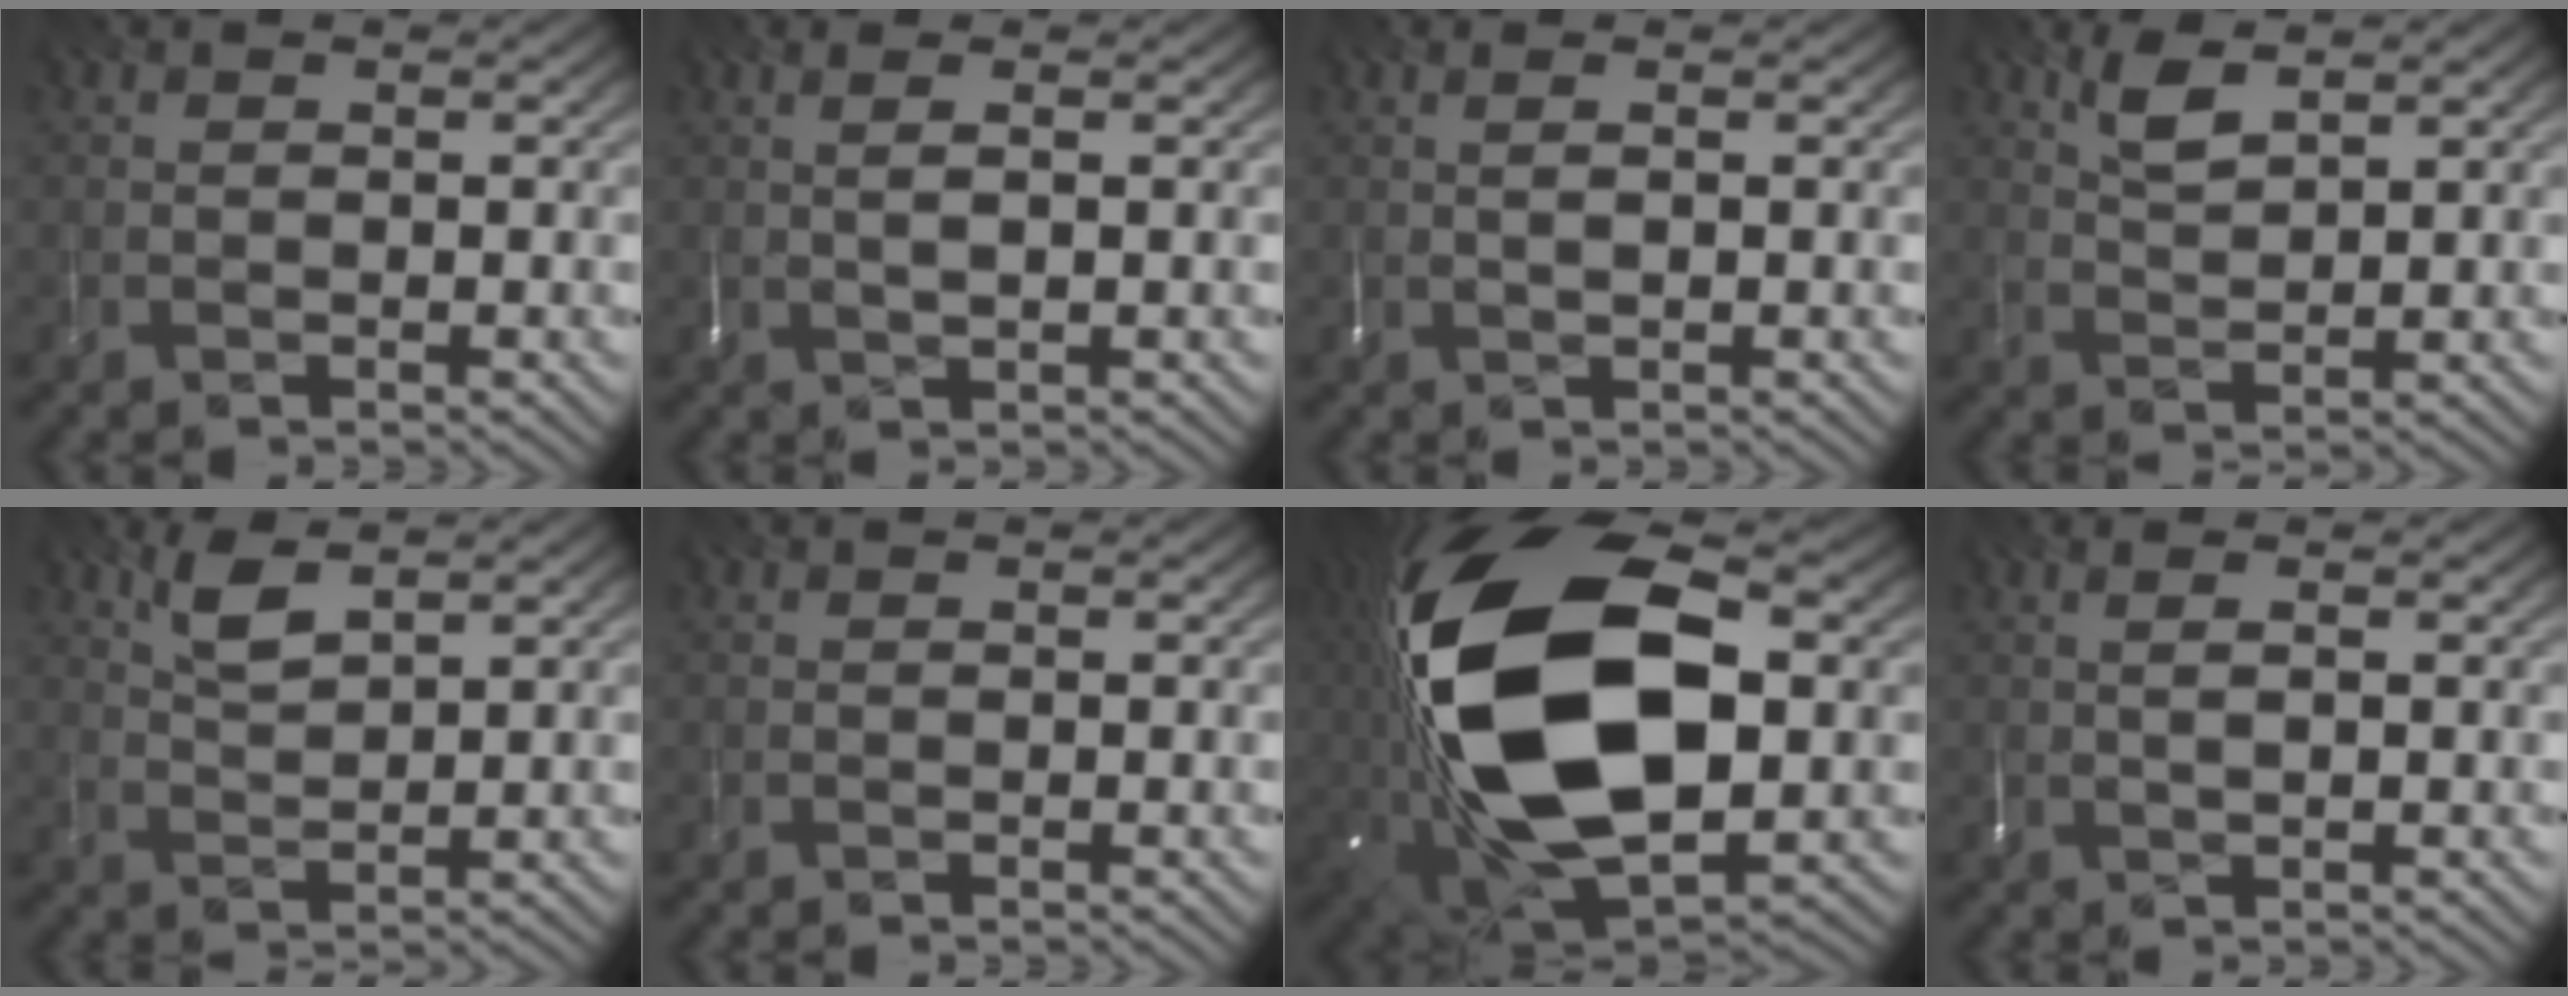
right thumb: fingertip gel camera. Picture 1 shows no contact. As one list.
[{"total": 2.1, "force": [0.6, 0.3, 2.0], "torque": [-0.040, 0.006, 0.013]}, {"total": 1.4, "force": [0.4, 0.1, 1.4], "torque": [-0.030, 0.006, 0.005]}, {"total": 3.5, "force": [2.4, 1.0, 2.4], "torque": [-0.061, -0.001, 0.051]}, {"total": 3.8, "force": [2.6, 1.1, 2.6], "torque": [-0.066, -0.002, 0.055]}, {"total": 0.0}, {"total": 23.4, "force": [0.4, 13.0, 19.4], "torque": [-0.422, -0.044, 0.005]}, {"total": 1.8, "force": [0.5, 0.2, 1.7], "torque": [-0.034, 0.006, 0.009]}]